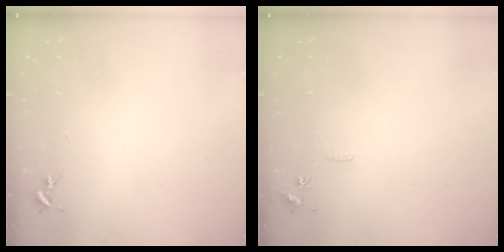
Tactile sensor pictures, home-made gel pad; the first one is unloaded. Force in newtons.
{"total": 5.6, "press": 5.6, "slide": 0.7}